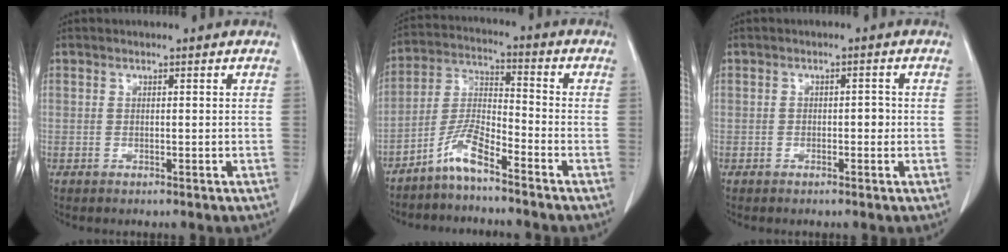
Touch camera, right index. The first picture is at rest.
{"total": 6.6, "force": [-5.0, 0.6, 4.2], "torque": [-0.099, -0.005, -0.104]}
{"total": 1.5, "force": [-0.3, 0.8, 1.3], "torque": [-0.012, 0.007, -0.005]}